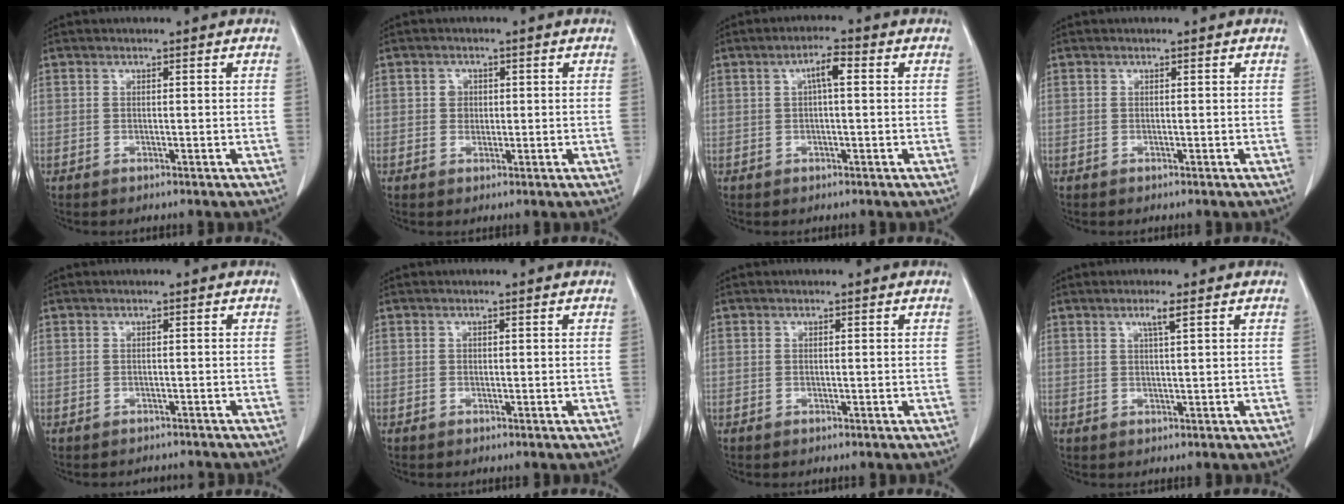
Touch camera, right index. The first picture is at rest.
{"total": 2.4, "force": [0.3, 2.1, 1.0], "torque": [-0.017, 0.010, 0.008]}
{"total": 3.9, "force": [0.9, 1.1, 3.7], "torque": [-0.070, 0.015, 0.018]}
{"total": 0.0}
{"total": 2.9, "force": [-2.4, 1.7, 0.1], "torque": [-0.007, 0.009, -0.031]}
{"total": 0.5, "force": [0.0, 0.4, 0.2], "torque": [-0.008, 0.008, 0.002]}
{"total": 0.0}
{"total": 2.6, "force": [1.3, 0.0, 2.2], "torque": [-0.044, 0.000, 0.026]}